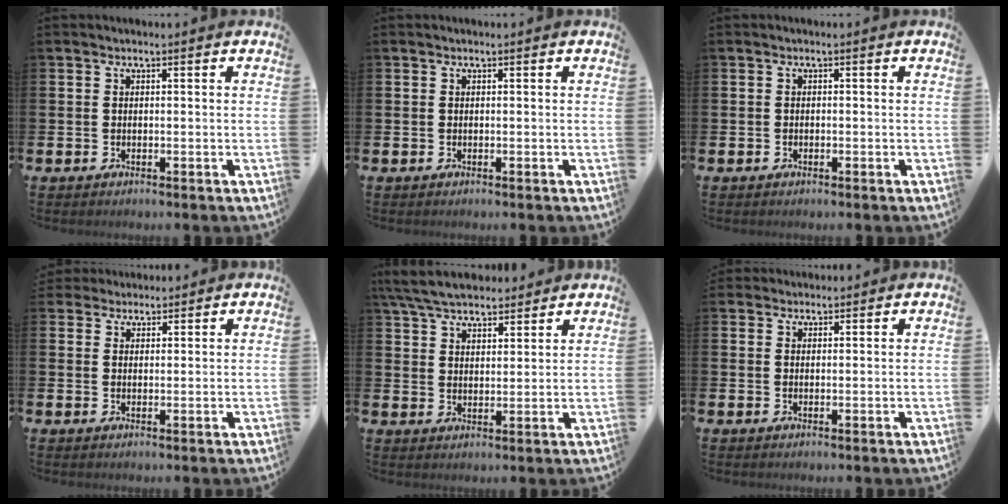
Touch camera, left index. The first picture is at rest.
{"total": 0.0}
{"total": 0.5, "force": [-0.3, 0.4, 0.1], "torque": [-0.007, 0.003, -0.007]}
{"total": 2.9, "force": [2.6, 1.1, -0.1], "torque": [0.003, -0.007, 0.047]}
{"total": 6.3, "force": [5.9, 1.6, 1.4], "torque": [-0.050, -0.020, 0.109]}
{"total": 1.9, "force": [1.8, 0.5, -0.1], "torque": [0.009, -0.006, 0.032]}